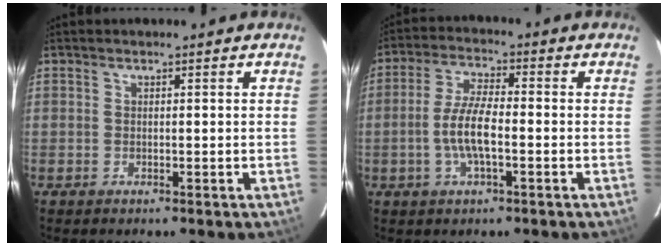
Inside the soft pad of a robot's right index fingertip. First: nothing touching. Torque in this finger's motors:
{"motor_torque": [1.01, -0.48, 0.63, 0.17]}